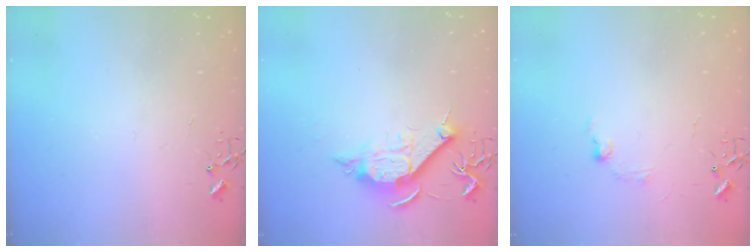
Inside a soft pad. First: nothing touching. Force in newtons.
{"total": 10.1, "press": 10.0, "slide": 0.8}
{"total": 6.4, "press": 6.3, "slide": 0.9}